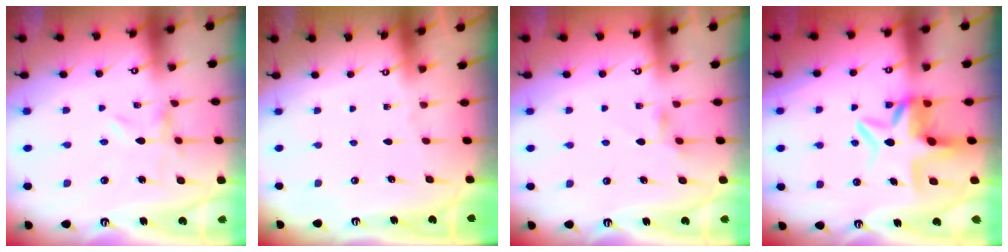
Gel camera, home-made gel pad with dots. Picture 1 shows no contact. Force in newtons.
{"total": 0.0}
{"total": 2.2, "press": 2.1, "slide": 0.4}
{"total": 8.7, "press": 8.2, "slide": 2.9}